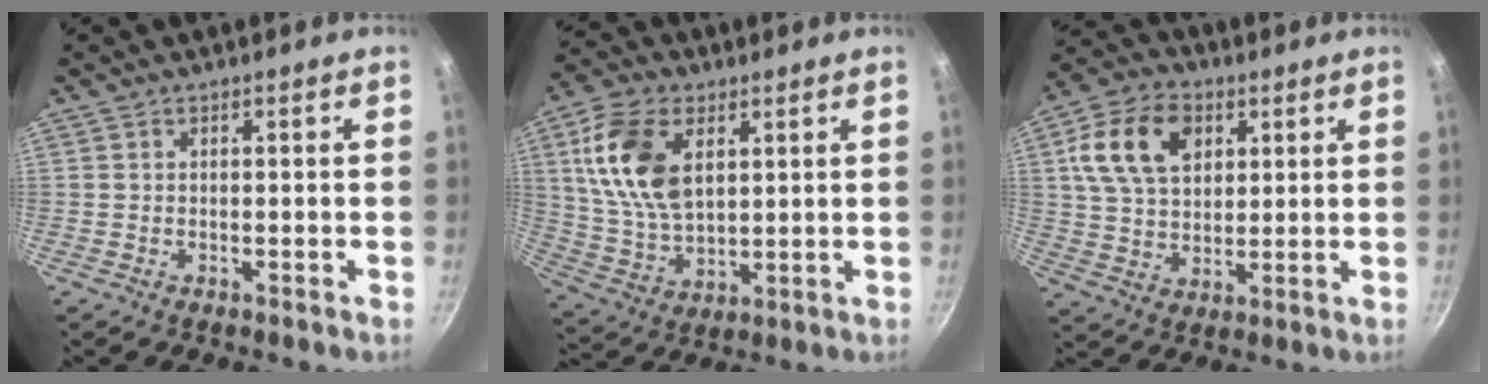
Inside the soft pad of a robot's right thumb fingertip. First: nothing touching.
{"total": 15.7, "force": [4.8, 9.6, 11.5], "torque": [-0.204, -0.012, 0.101]}
{"total": 14.3, "force": [4.7, 10.0, 9.0], "torque": [-0.142, 0.000, 0.079]}